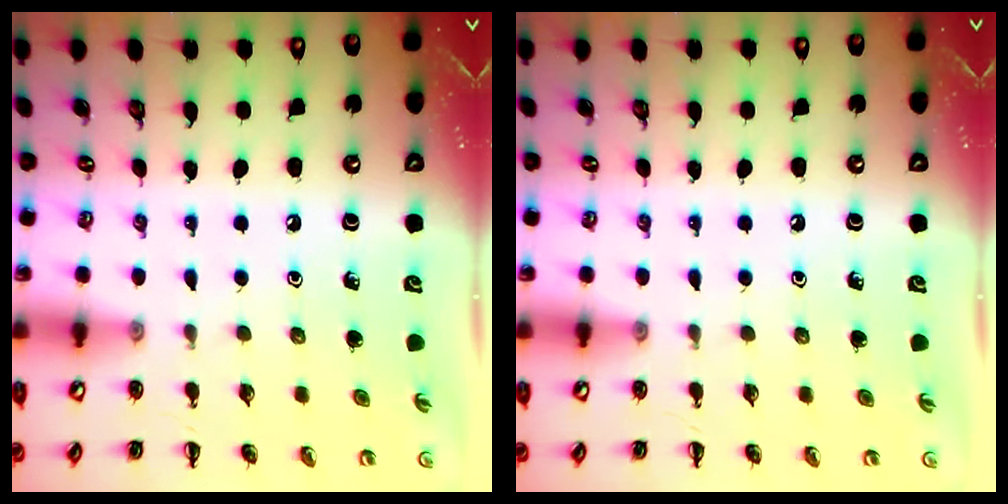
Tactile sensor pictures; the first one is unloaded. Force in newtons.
{"total": 0.0}